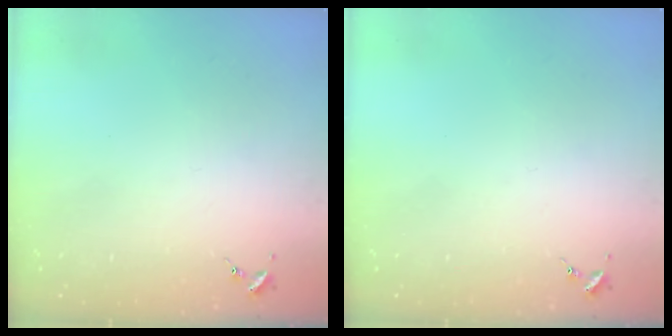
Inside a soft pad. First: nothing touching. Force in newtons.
{"total": 0.0}